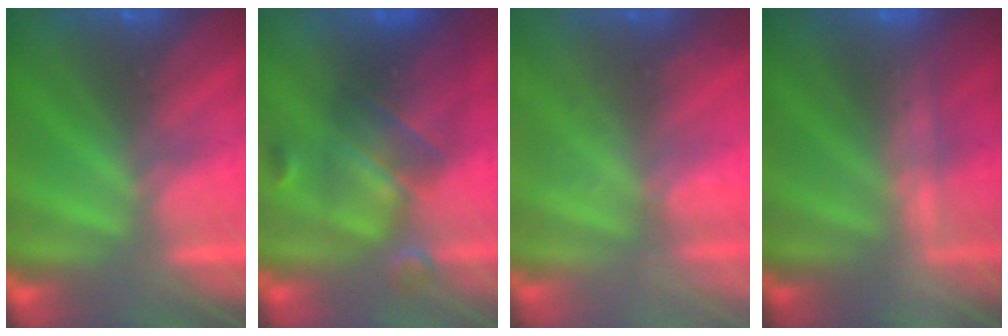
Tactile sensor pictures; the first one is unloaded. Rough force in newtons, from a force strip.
{"total": 5.8}
{"total": 2.3}
{"total": 2.3}